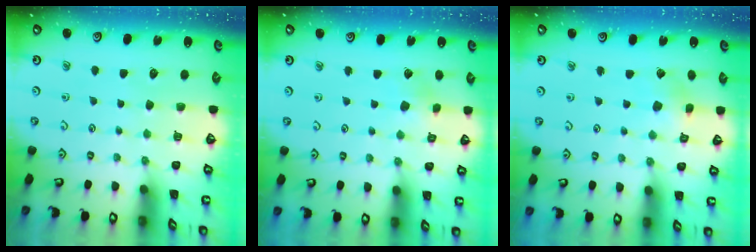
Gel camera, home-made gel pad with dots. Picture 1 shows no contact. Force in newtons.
{"total": 3.0, "press": 2.9, "slide": 0.7}
{"total": 3.4, "press": 3.4, "slide": 0.4}